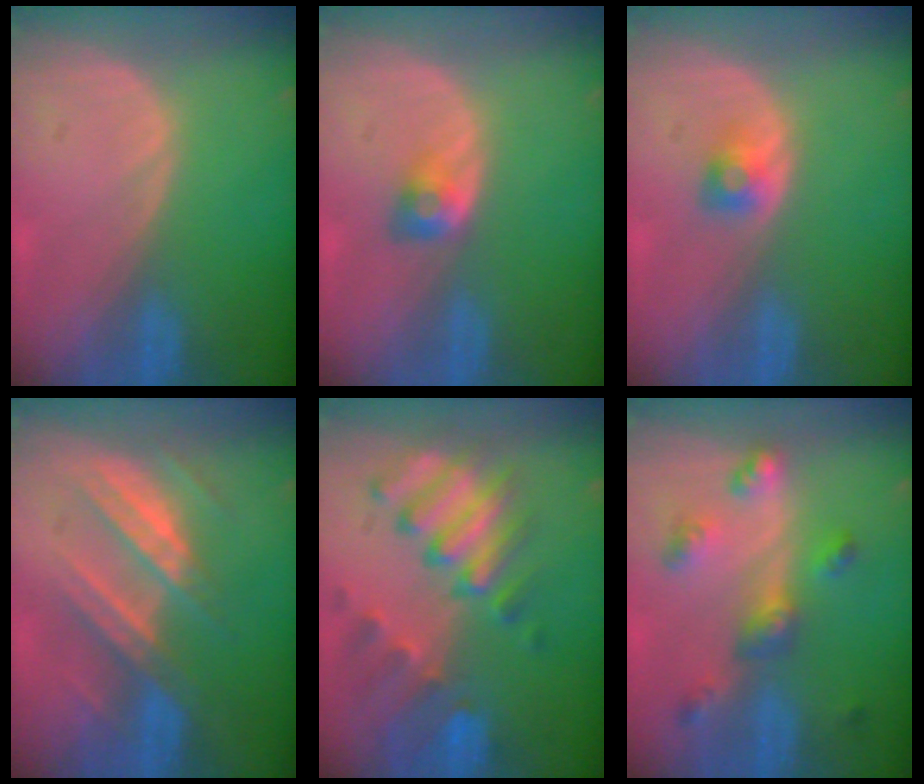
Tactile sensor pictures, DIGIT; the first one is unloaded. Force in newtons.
{"total": 2.8, "press": 2.4, "slide": 1.4}
{"total": 2.2, "press": 2.2, "slide": 0.3}
{"total": 7.3, "press": 7.3, "slide": 1.0}
{"total": 10.2, "press": 8.9, "slide": 5.0}
{"total": 6.7, "press": 5.9, "slide": 3.3}